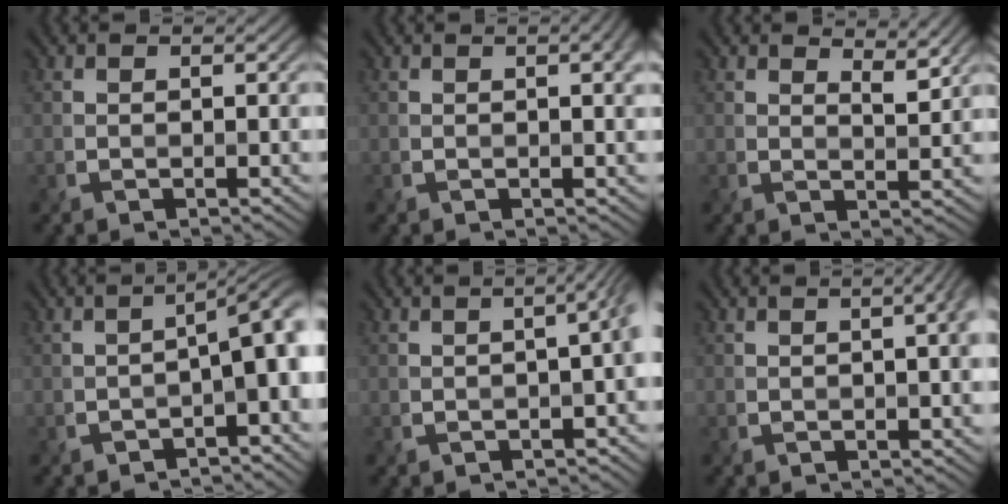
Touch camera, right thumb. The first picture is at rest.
{"total": 2.5, "force": [0.7, 0.7, 2.3], "torque": [-0.031, 0.006, 0.010]}
{"total": 3.5, "force": [2.9, 0.8, 1.7], "torque": [-0.028, -0.004, 0.048]}
{"total": 5.4, "force": [-2.1, 1.3, 4.8], "torque": [-0.063, 0.003, -0.034]}
{"total": 4.2, "force": [-0.8, 1.4, 3.9], "torque": [-0.034, 0.000, -0.007]}
{"total": 3.1, "force": [0.4, 0.8, 3.0], "torque": [-0.032, 0.017, 0.003]}